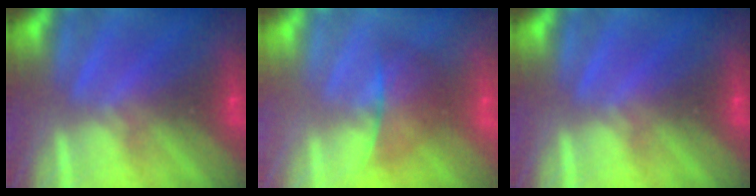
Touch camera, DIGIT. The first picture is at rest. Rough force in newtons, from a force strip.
{"total": 2.3}
{"total": 0.0}